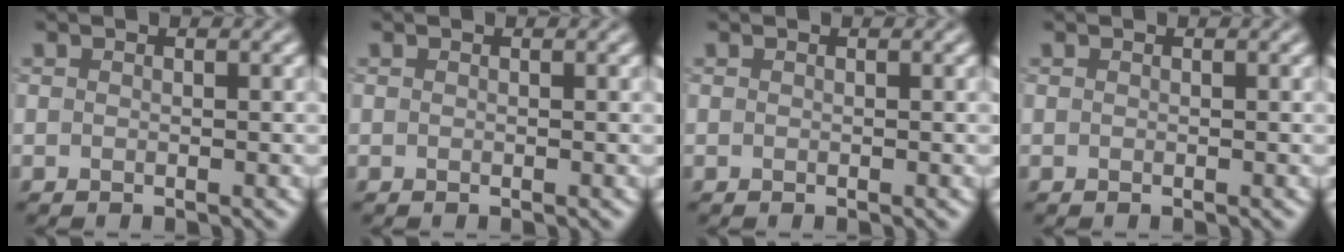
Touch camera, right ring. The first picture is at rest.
{"total": 0.0}
{"total": 0.0}
{"total": 0.0}